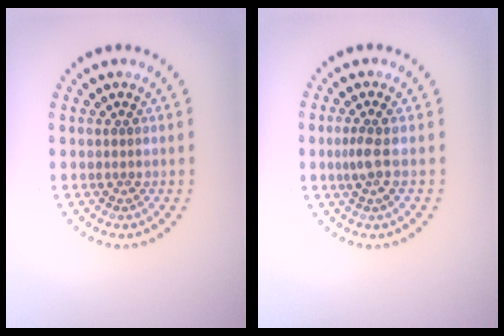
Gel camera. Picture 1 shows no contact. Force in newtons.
{"total": 1.9, "press": 1.4, "slide": 1.2}